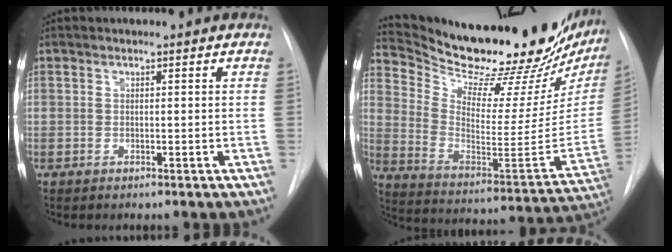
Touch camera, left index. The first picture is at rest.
{"total": 31.4, "force": [27.8, 6.8, 12.8], "torque": [-0.213, -0.095, 0.378]}